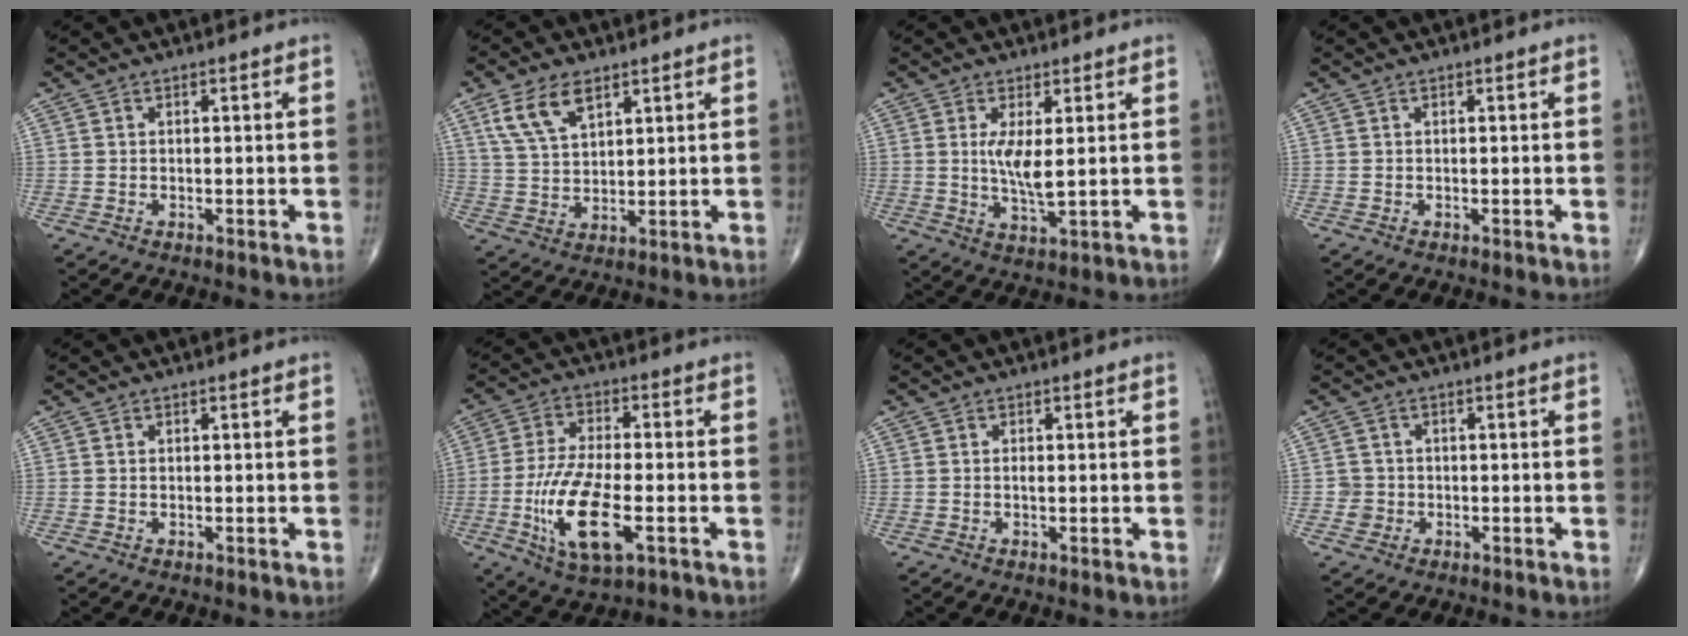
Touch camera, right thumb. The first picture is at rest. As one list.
[{"total": 8.5, "force": [4.7, 4.4, 5.6], "torque": [-0.099, -0.014, 0.098]}, {"total": 4.8, "force": [0.6, 1.1, 4.7], "torque": [-0.104, -0.016, 0.013]}, {"total": 0.0}, {"total": 0.0}, {"total": 14.1, "force": [-4.2, 5.4, 12.4], "torque": [-0.250, 0.003, -0.071]}, {"total": 0.6, "force": [0.0, 0.2, 0.6], "torque": [-0.012, -0.001, -0.002]}, {"total": 2.2, "force": [-0.6, 2.1, -0.1], "torque": [0.017, 0.009, -0.014]}]